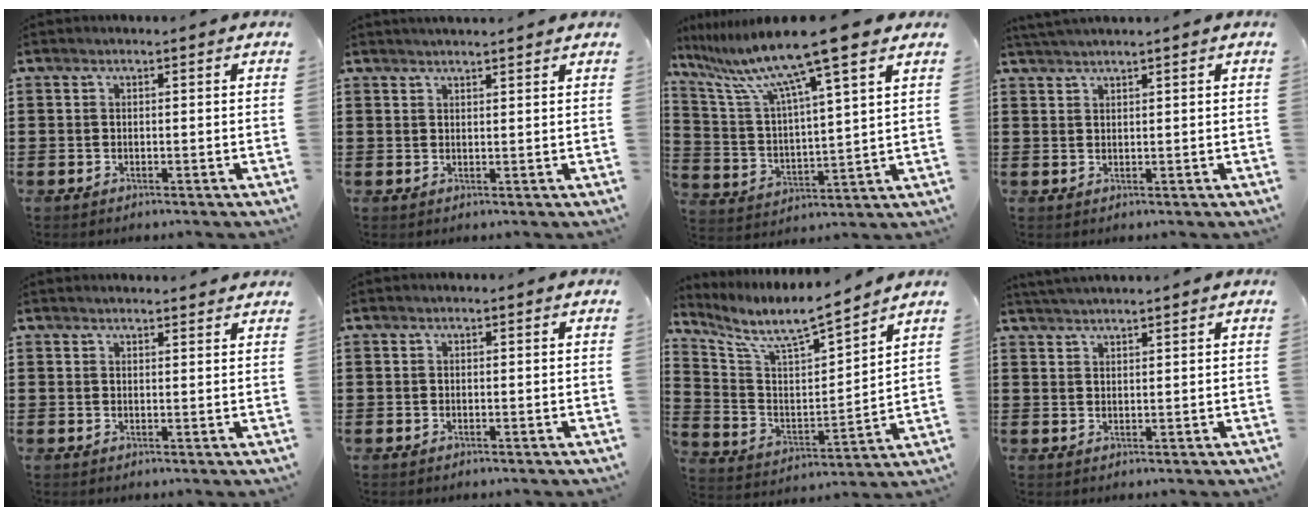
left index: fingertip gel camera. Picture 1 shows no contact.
{"total": 1.6, "force": [1.5, -0.2, 0.4], "torque": [-0.009, 0.001, 0.030]}
{"total": 12.1, "force": [9.4, -0.4, 7.7], "torque": [-0.183, -0.048, 0.151]}
{"total": 1.6, "force": [1.5, -0.4, 0.6], "torque": [-0.013, -0.001, 0.029]}
{"total": 1.5, "force": [1.5, 0.0, 0.1], "torque": [-0.005, 0.001, 0.030]}
{"total": 0.0}
{"total": 6.8, "force": [6.0, 0.9, 3.0], "torque": [-0.089, -0.047, 0.097]}
{"total": 2.0, "force": [1.9, -0.4, 0.3], "torque": [-0.010, -0.001, 0.038]}